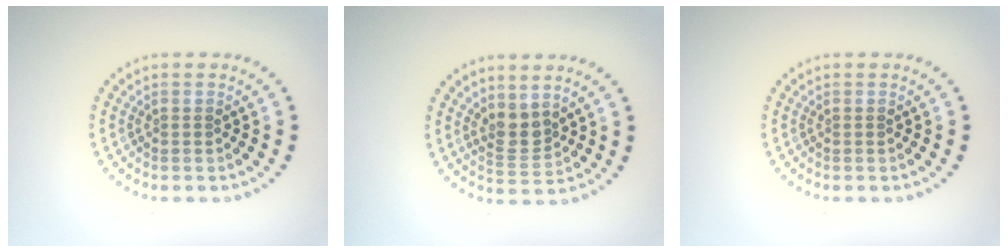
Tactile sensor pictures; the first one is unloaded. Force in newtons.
{"total": 2.4, "press": 1.9, "slide": 1.5}
{"total": 0.0}